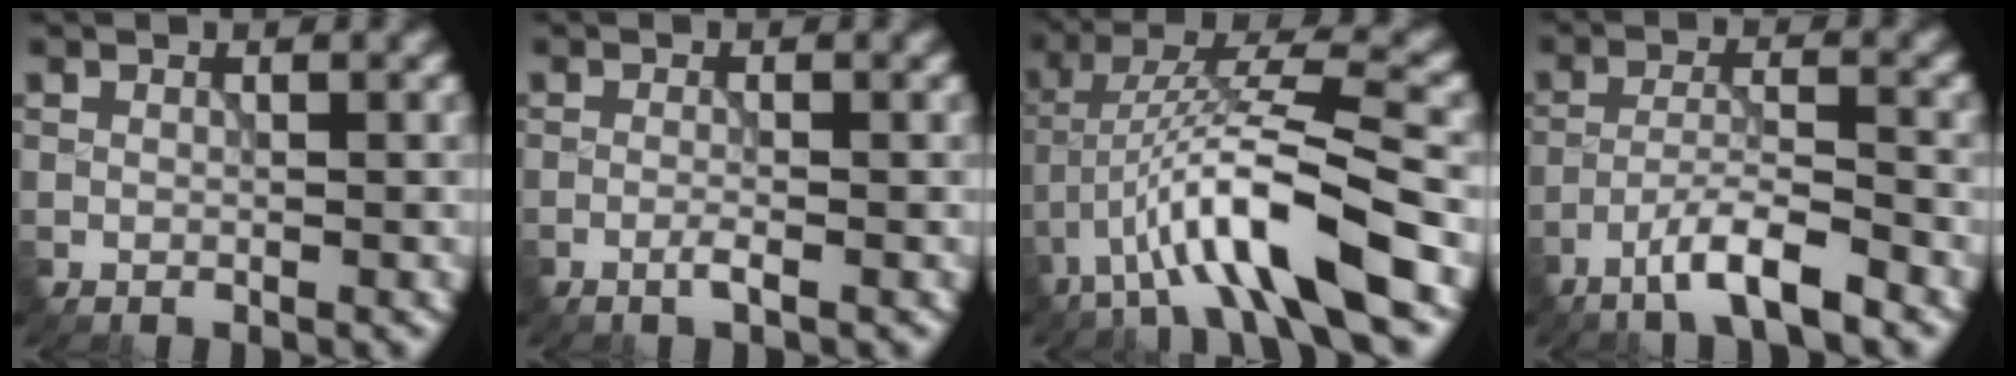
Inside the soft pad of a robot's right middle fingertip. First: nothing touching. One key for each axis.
{"total": 1.1, "fx": -0.5, "fy": 0.1, "fz": 1.0, "tx": -0.017, "ty": 0.002, "tz": -0.015}
{"total": 9.2, "fx": -4.3, "fy": 1.6, "fz": 8.0, "tx": -0.152, "ty": 0.017, "tz": -0.079}
{"total": 5.2, "fx": -3.6, "fy": 0.7, "fz": 3.7, "tx": -0.066, "ty": 0.006, "tz": -0.071}